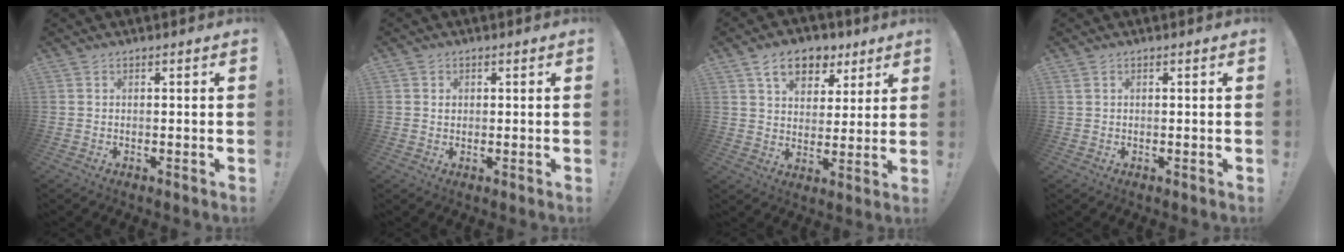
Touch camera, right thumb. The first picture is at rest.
{"total": 1.3, "force": [0.7, 1.1, 0.2], "torque": [0.012, -0.004, 0.009]}
{"total": 11.3, "force": [6.6, 7.5, 5.4], "torque": [-0.082, -0.027, 0.124]}
{"total": 1.1, "force": [0.6, 0.7, 0.7], "torque": [-0.022, 0.006, 0.014]}